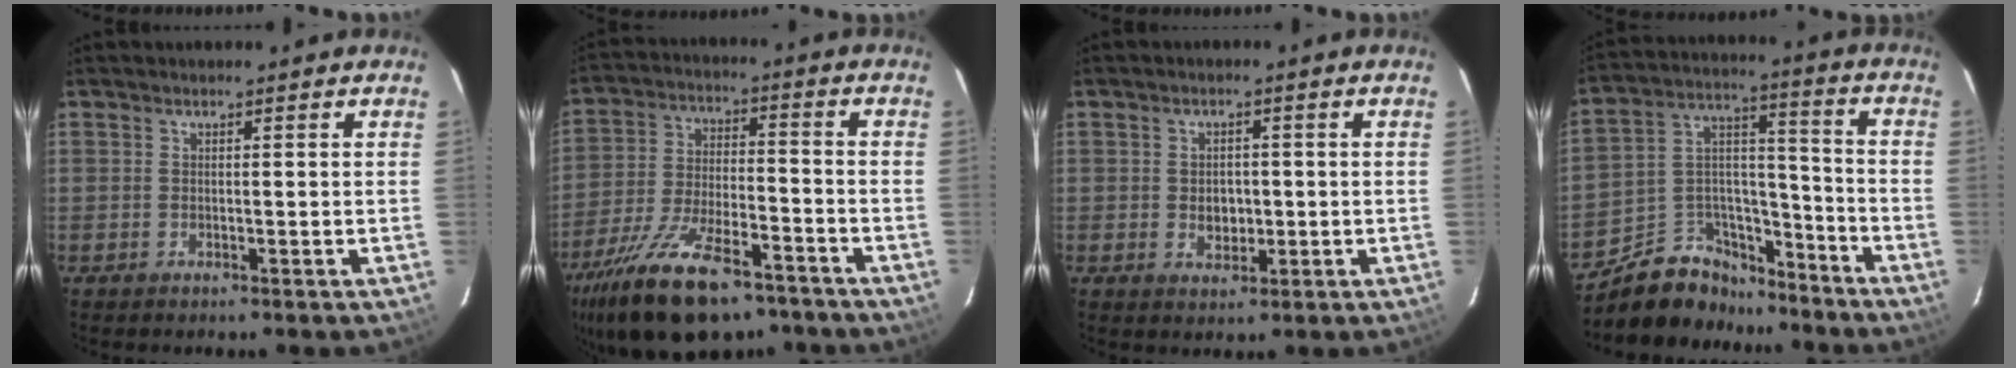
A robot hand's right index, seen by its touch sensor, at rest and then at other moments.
{"total": 21.5, "force": [-15.1, 8.5, 12.7], "torque": [-0.254, -0.031, -0.245]}
{"total": 3.7, "force": [-0.4, 3.0, 2.2], "torque": [-0.035, 0.001, -0.003]}
{"total": 14.2, "force": [-11.1, 8.1, 3.6], "torque": [-0.075, 0.075, -0.176]}